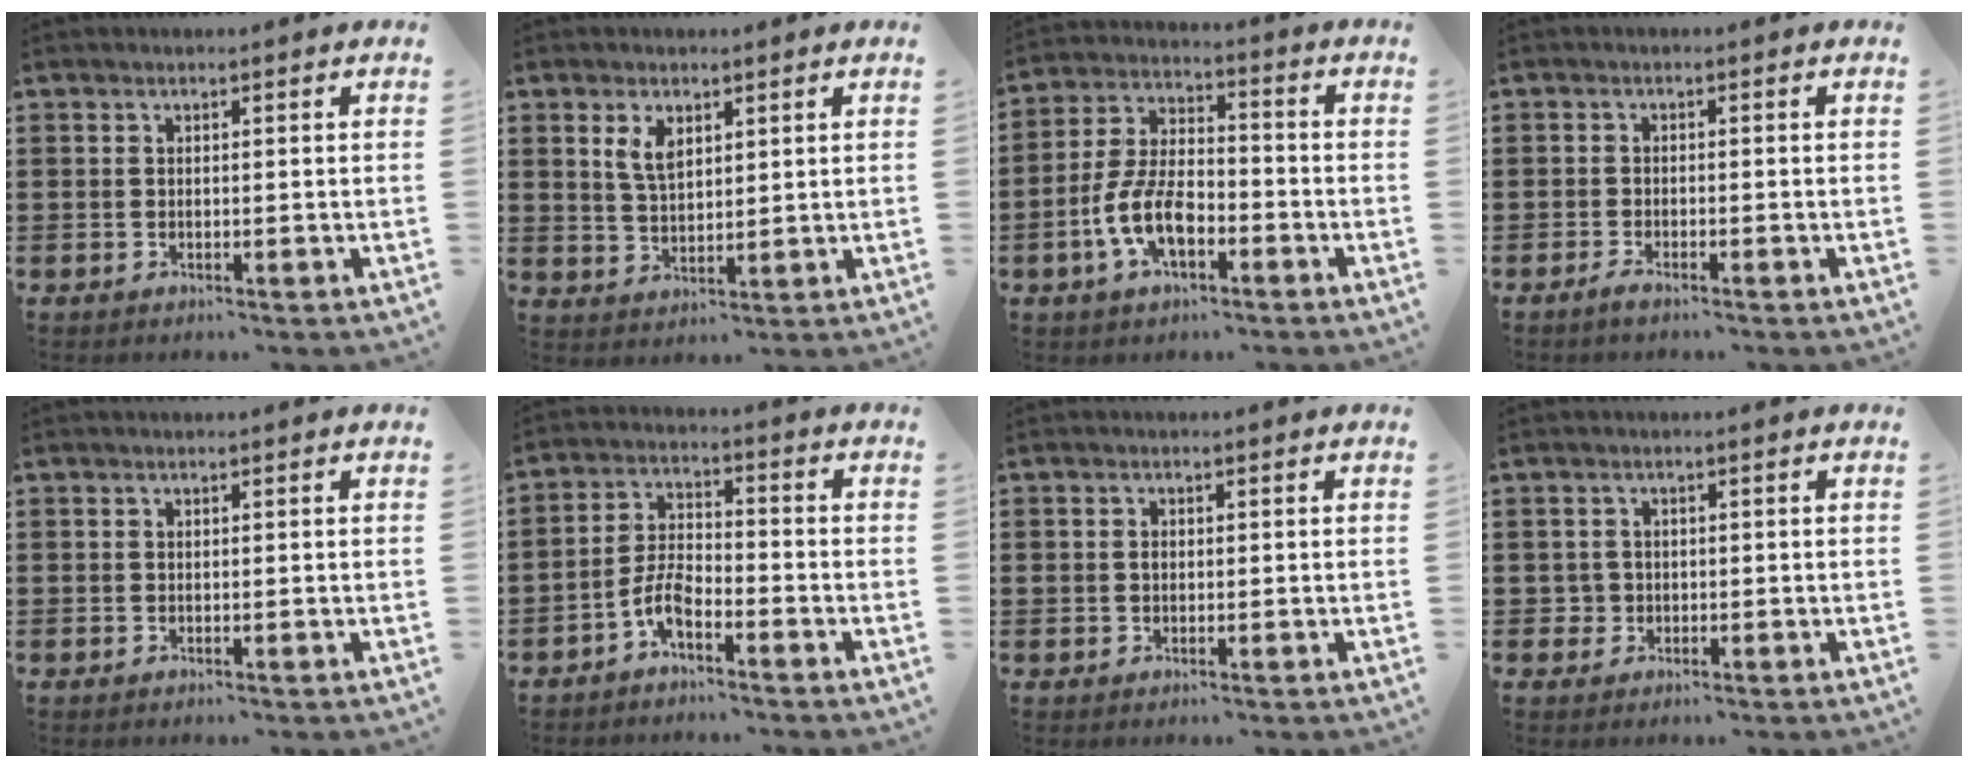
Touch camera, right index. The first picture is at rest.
{"total": 3.9, "force": [2.0, 2.0, 2.7], "torque": [-0.060, 0.006, 0.037]}
{"total": 8.7, "force": [-3.5, 4.4, 6.7], "torque": [-0.159, 0.001, -0.073]}
{"total": 1.4, "force": [-1.2, 0.1, 0.7], "torque": [-0.020, -0.004, -0.025]}
{"total": 0.0}
{"total": 5.4, "force": [-3.4, 2.0, 3.7], "torque": [-0.092, 0.003, -0.071]}
{"total": 0.8, "force": [0.0, 0.7, 0.4], "torque": [-0.010, 0.003, 0.001]}
{"total": 1.7, "force": [-0.4, 1.7, 0.3], "torque": [-0.011, 0.005, -0.011]}